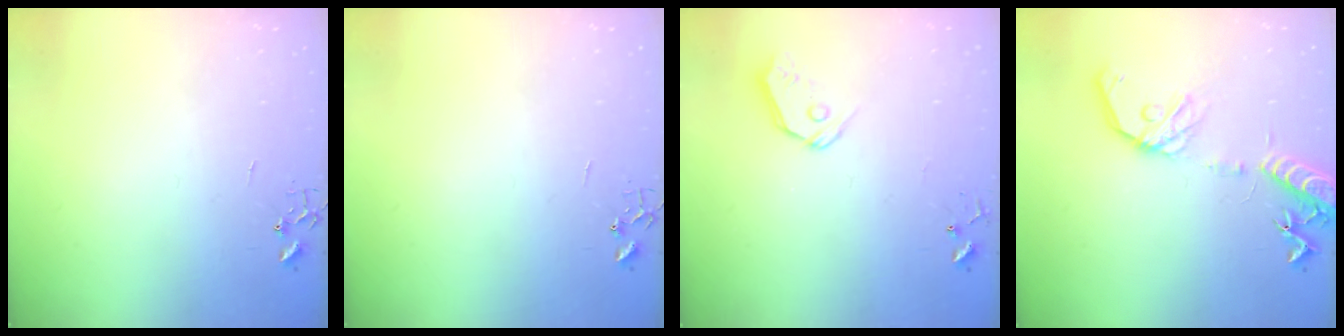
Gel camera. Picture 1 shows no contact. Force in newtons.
{"total": 0.0}
{"total": 7.3, "press": 7.2, "slide": 0.8}
{"total": 16.3, "press": 16.0, "slide": 3.2}